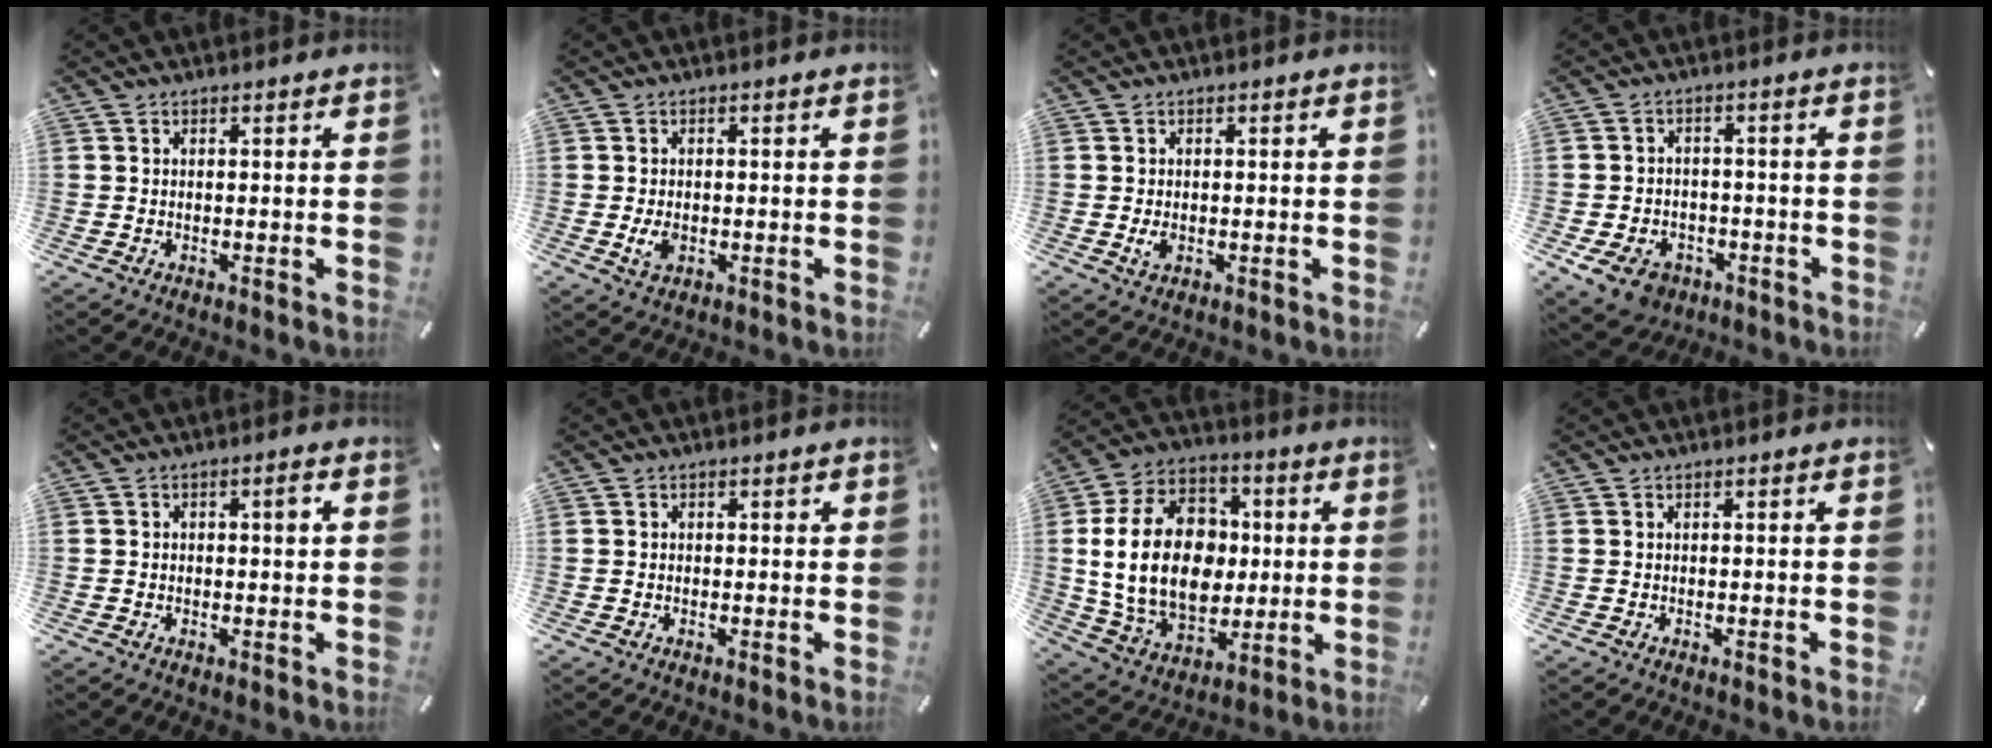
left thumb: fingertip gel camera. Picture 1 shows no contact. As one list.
[{"total": 3.3, "force": [-0.7, 2.2, 2.3], "torque": [-0.054, -0.002, -0.014]}, {"total": 2.0, "force": [-0.4, 1.4, 1.4], "torque": [-0.033, -0.001, -0.008]}, {"total": 7.9, "force": [-4.2, 5.7, 3.5], "torque": [-0.068, 0.025, -0.076]}, {"total": 2.4, "force": [0.3, 1.3, 2.0], "torque": [-0.032, 0.006, 0.000]}, {"total": 0.9, "force": [0.0, 0.8, 0.3], "torque": [-0.007, 0.006, -0.003]}, {"total": 22.1, "force": [0.8, 16.7, 14.5], "torque": [-0.294, 0.006, 0.019]}, {"total": 0.0}]